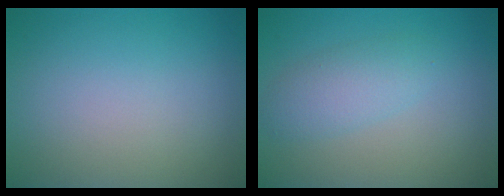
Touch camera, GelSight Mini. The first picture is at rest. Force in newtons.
{"total": 2.7, "press": 2.7, "slide": 0.1}